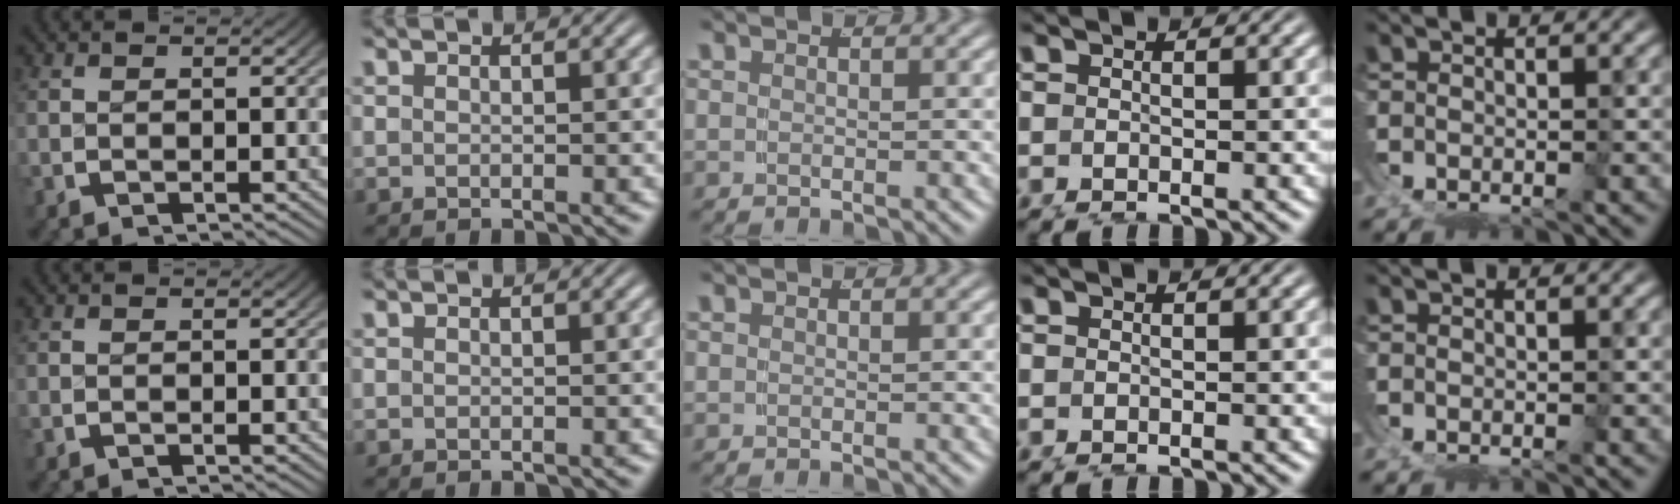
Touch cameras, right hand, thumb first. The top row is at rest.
{}